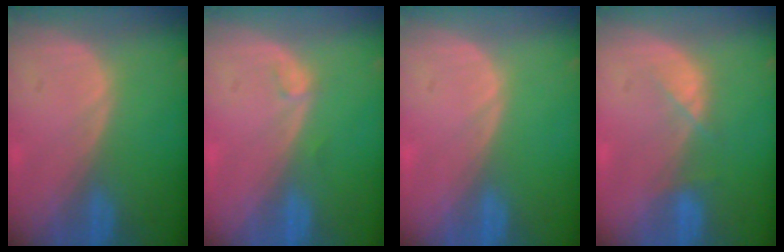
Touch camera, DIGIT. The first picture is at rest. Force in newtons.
{"total": 0.8, "press": 0.7, "slide": 0.1}
{"total": 0.0}
{"total": 2.4, "press": 2.3, "slide": 0.5}